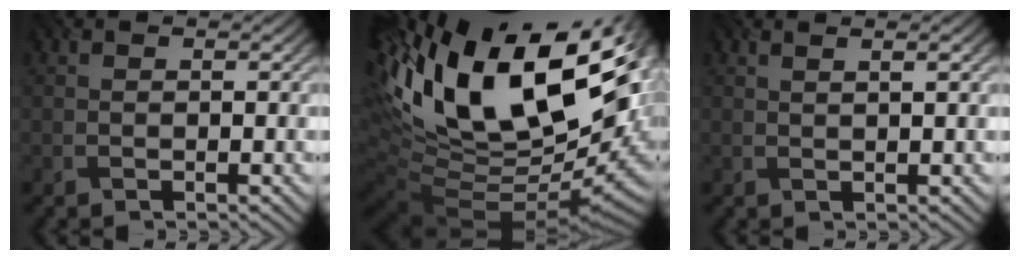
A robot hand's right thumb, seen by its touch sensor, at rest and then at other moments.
{"total": 21.7, "force": [6.5, 11.6, 17.1], "torque": [-0.338, 0.001, 0.137]}
{"total": 2.0, "force": [1.1, 0.3, 1.7], "torque": [-0.023, 0.007, 0.012]}